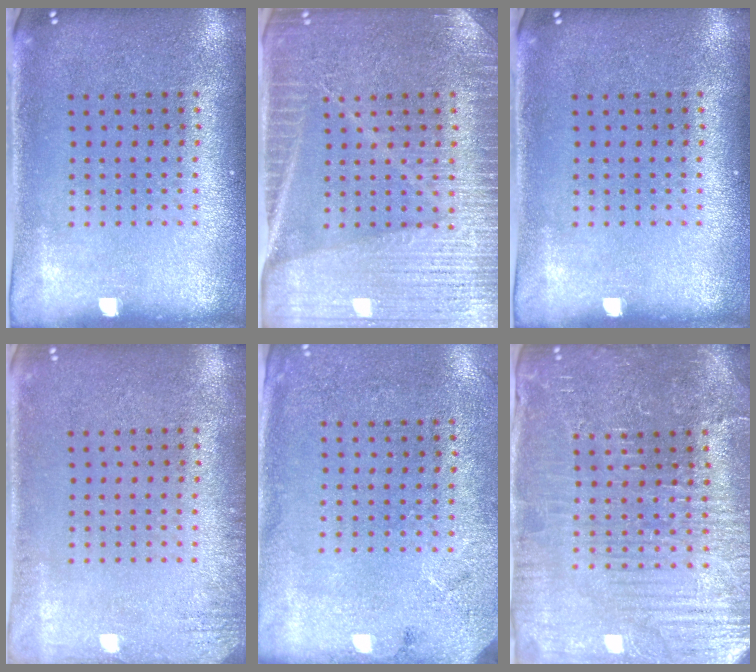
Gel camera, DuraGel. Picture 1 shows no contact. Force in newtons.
{"total": 4.1, "press": 3.9, "slide": 1.2}
{"total": 0.0}
{"total": 1.5, "press": 1.5, "slide": 0.2}
{"total": 2.7, "press": 2.2, "slide": 1.7}
{"total": 4.3, "press": 4.2, "slide": 1.3}